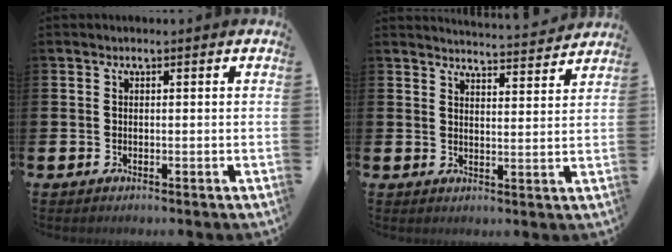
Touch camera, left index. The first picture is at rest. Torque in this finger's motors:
{"motor_torque": [0.79, -1.15, 0.25, 0.04]}